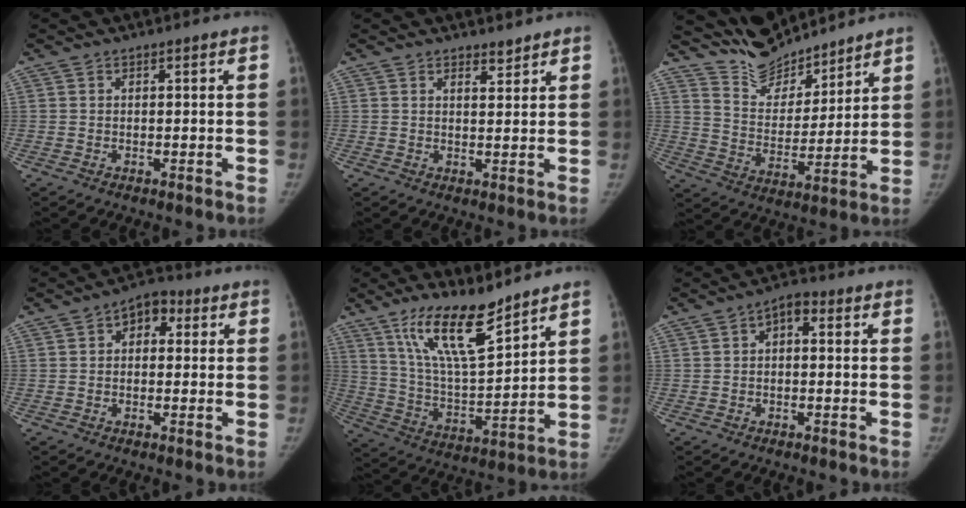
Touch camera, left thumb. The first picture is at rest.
{"total": 2.3, "force": [2.1, 0.9, 0.6], "torque": [0.002, -0.017, 0.032]}
{"total": 12.5, "force": [11.7, 3.7, 1.9], "torque": [-0.007, -0.080, 0.225]}
{"total": 5.6, "force": [1.5, 3.9, 3.7], "torque": [-0.026, 0.013, 0.013]}
{"total": 15.6, "force": [10.9, 4.0, 10.3], "torque": [-0.164, -0.070, 0.212]}
{"total": 3.8, "force": [0.7, 2.3, 3.0], "torque": [-0.036, 0.013, 0.002]}